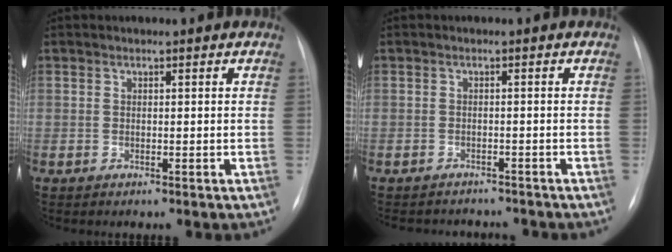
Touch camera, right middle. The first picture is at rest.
{"total": 6.6, "force": [-6.3, 1.9, 1.0], "torque": [-0.011, 0.004, -0.075]}